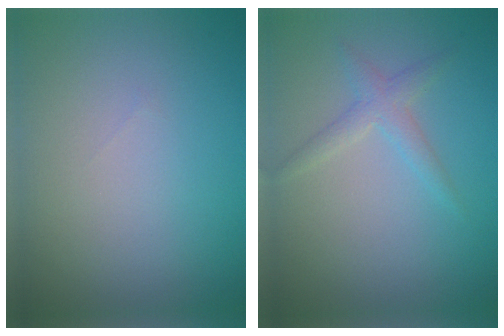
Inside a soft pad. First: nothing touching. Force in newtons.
{"total": 1.8, "press": 1.8, "slide": 0.1}